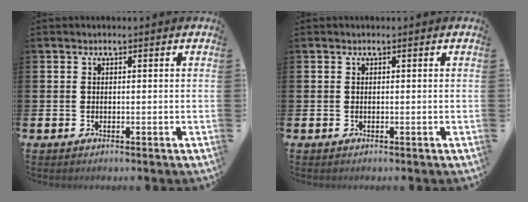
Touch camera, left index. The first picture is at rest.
{"total": 0.0}